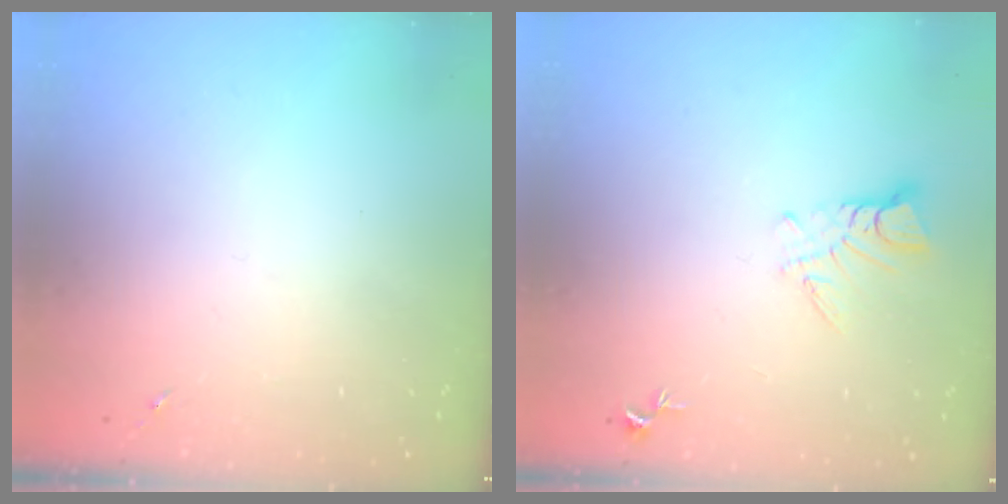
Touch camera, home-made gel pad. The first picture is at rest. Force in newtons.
{"total": 5.2, "press": 5.2, "slide": 0.3}